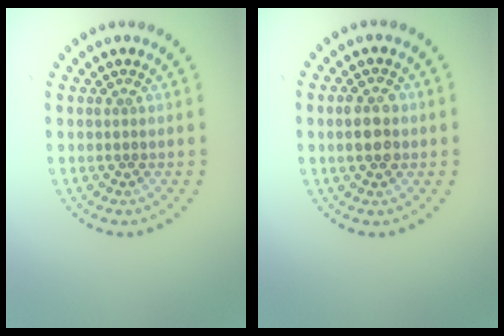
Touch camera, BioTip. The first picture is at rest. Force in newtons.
{"total": 2.5, "press": 2.5, "slide": 0.2}